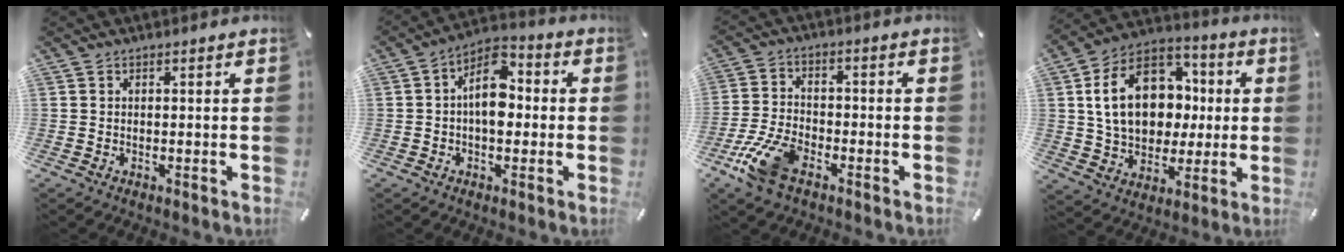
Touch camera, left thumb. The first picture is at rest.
{"total": 9.7, "force": [-0.2, 6.2, 7.5], "torque": [-0.117, 0.006, -0.004]}
{"total": 11.1, "force": [-5.9, 6.0, 7.2], "torque": [-0.154, 0.021, -0.108]}
{"total": 19.4, "force": [2.6, 14.9, 12.3], "torque": [-0.234, 0.010, 0.052]}